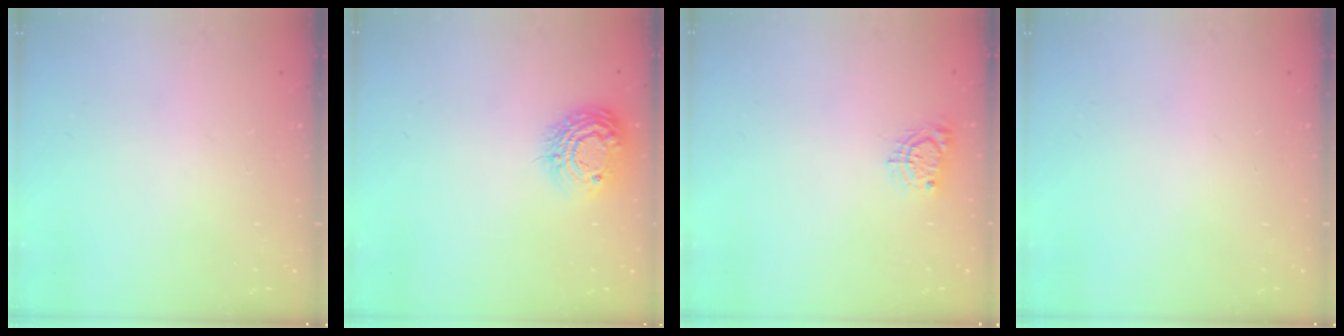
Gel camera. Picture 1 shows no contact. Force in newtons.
{"total": 11.9, "press": 11.9, "slide": 0.8}
{"total": 5.8, "press": 5.8, "slide": 0.3}
{"total": 0.0}